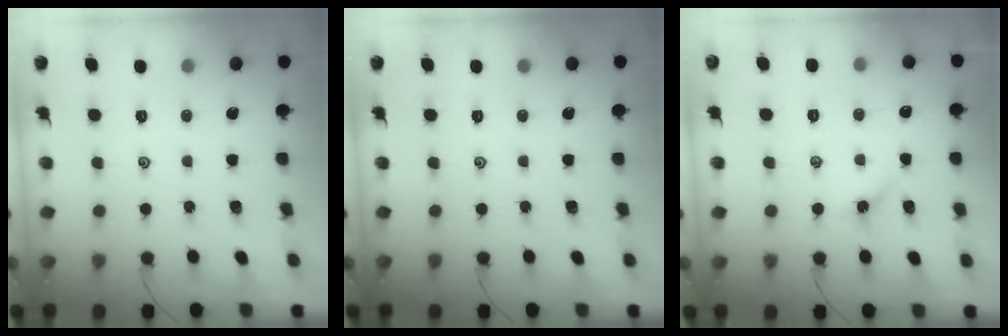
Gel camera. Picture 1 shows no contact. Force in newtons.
{"total": 0.0}
{"total": 4.0, "press": 3.9, "slide": 0.5}